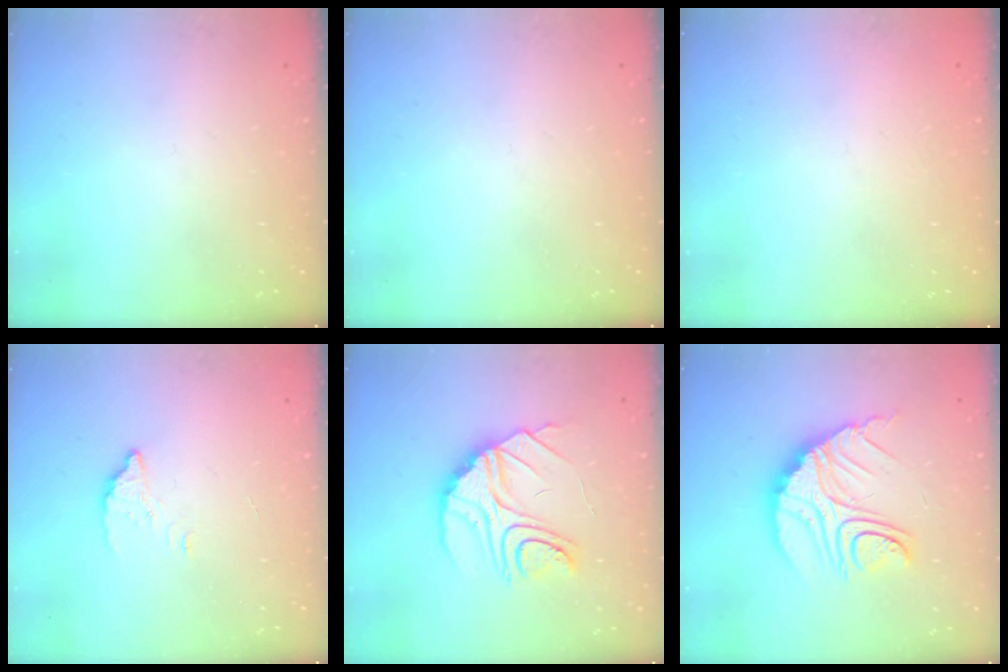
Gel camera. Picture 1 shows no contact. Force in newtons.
{"total": 0.0}
{"total": 2.2, "press": 2.2, "slide": 0.1}
{"total": 2.3, "press": 2.3, "slide": 0.2}
{"total": 12.9, "press": 12.9, "slide": 1.1}
{"total": 16.3, "press": 16.2, "slide": 1.3}